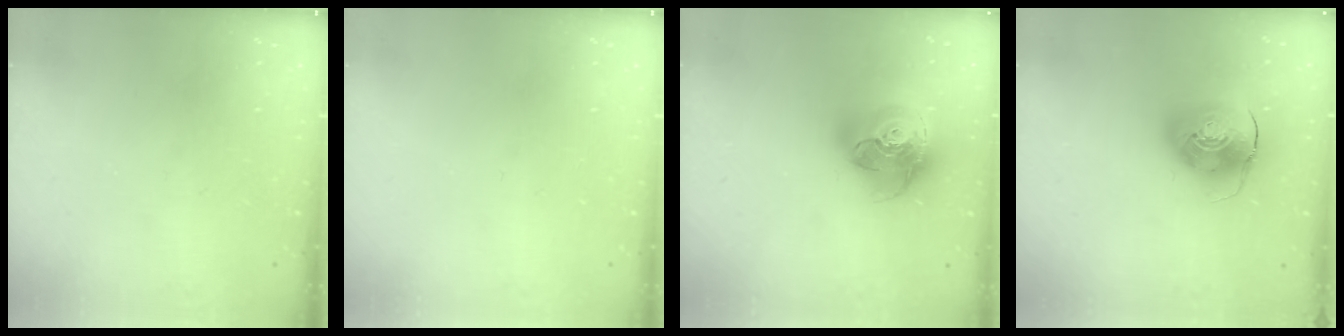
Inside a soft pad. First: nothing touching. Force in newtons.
{"total": 0.0}
{"total": 21.4, "press": 21.3, "slide": 2.3}
{"total": 10.5, "press": 10.4, "slide": 1.8}